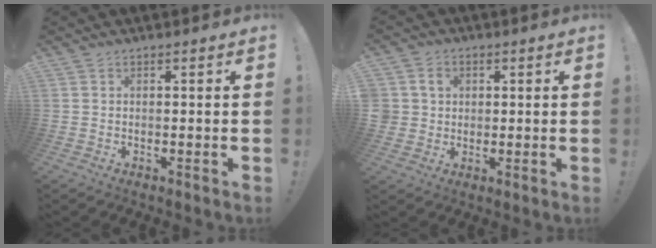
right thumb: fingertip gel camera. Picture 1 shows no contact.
{"total": 4.8, "force": [1.0, 4.6, 1.3], "torque": [-0.031, 0.003, 0.021]}